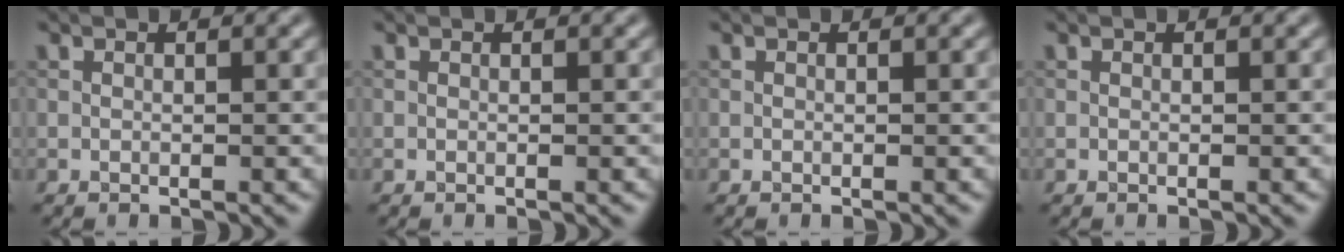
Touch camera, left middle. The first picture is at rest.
{"total": 0.0}
{"total": 0.0}
{"total": 0.0}